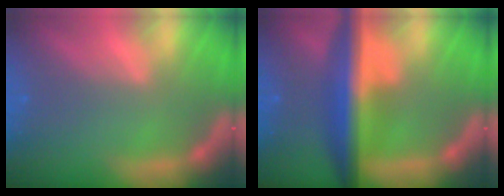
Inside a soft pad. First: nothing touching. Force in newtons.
{"total": 8.4}